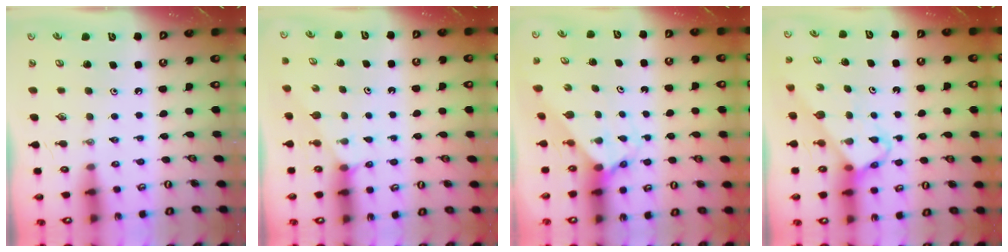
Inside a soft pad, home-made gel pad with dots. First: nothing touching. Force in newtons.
{"total": 2.2, "press": 2.2, "slide": 0.4}
{"total": 2.3, "press": 2.2, "slide": 0.2}
{"total": 3.6, "press": 3.6, "slide": 0.1}